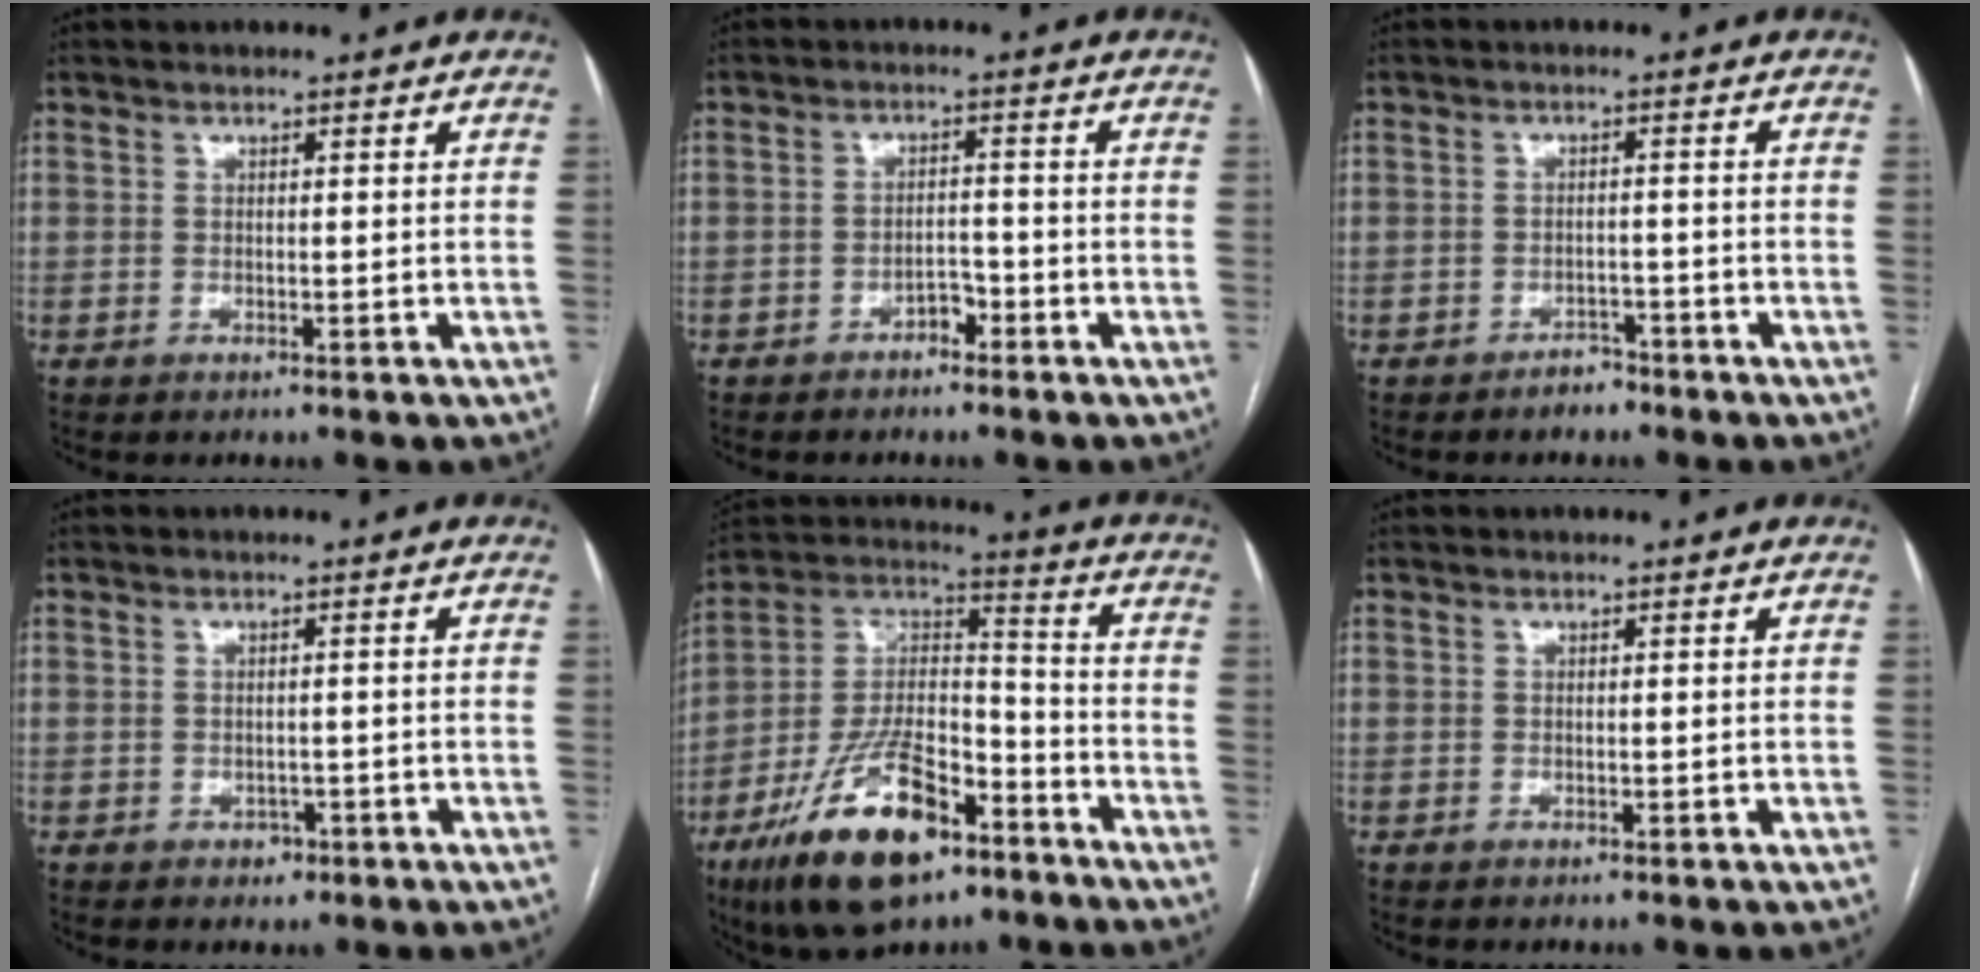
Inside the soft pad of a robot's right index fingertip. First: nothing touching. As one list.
[{"total": 2.6, "force": [-1.9, 1.3, 1.3], "torque": [-0.017, 0.007, -0.031]}, {"total": 2.5, "force": [-2.0, 1.3, 0.5], "torque": [-0.007, 0.006, -0.030]}, {"total": 1.7, "force": [-0.8, 1.3, 0.6], "torque": [-0.006, 0.004, -0.006]}, {"total": 20.3, "force": [-12.0, 7.8, 14.4], "torque": [-0.294, 0.004, -0.212]}, {"total": 0.0}]